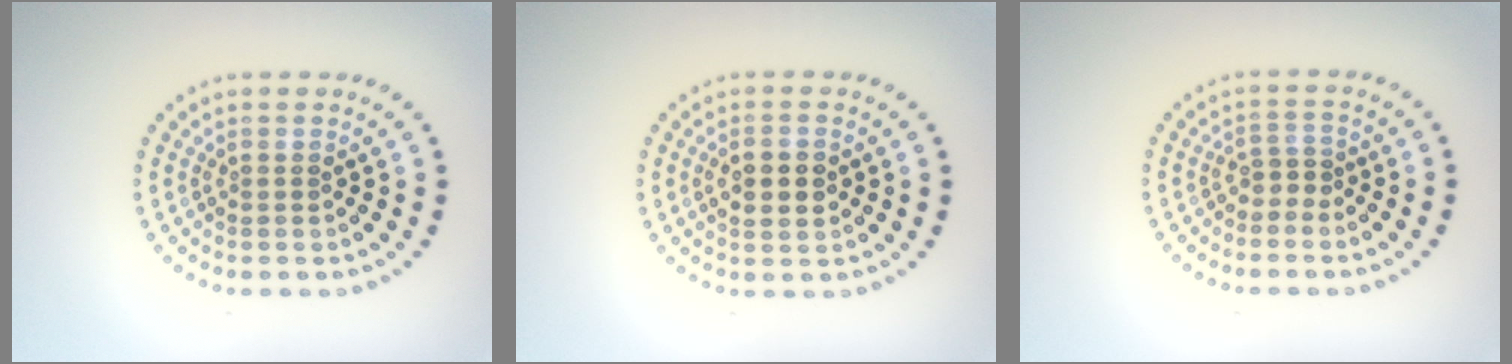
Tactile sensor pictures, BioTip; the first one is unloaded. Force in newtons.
{"total": 2.8, "press": 2.8, "slide": 0.1}
{"total": 1.6, "press": 1.2, "slide": 1.0}